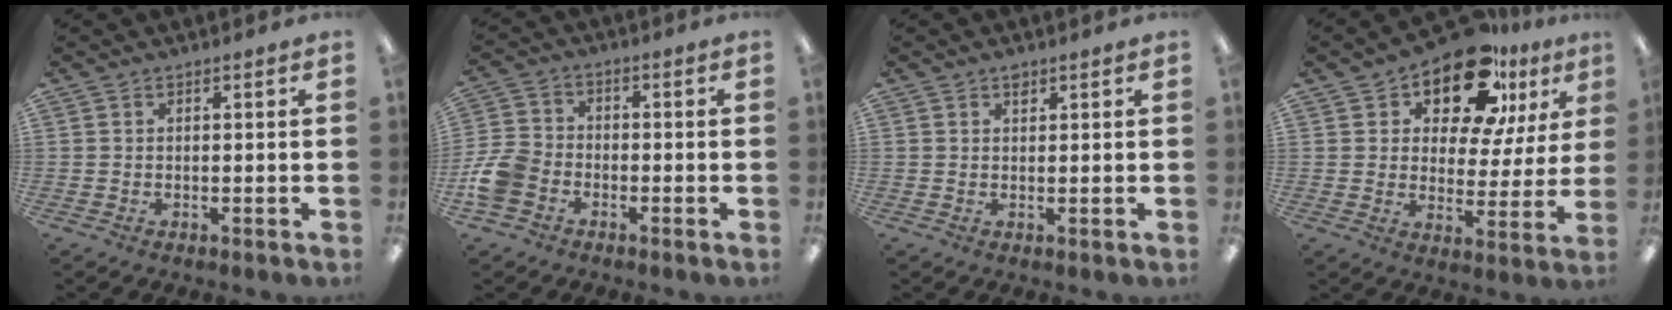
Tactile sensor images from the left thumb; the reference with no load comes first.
{"total": 8.7, "force": [-3.7, 6.5, 4.3], "torque": [-0.094, 0.032, -0.069]}
{"total": 1.5, "force": [1.0, 0.8, 0.7], "torque": [-0.007, -0.002, 0.017]}
{"total": 16.6, "force": [12.0, 7.5, 8.6], "torque": [-0.143, -0.070, 0.209]}